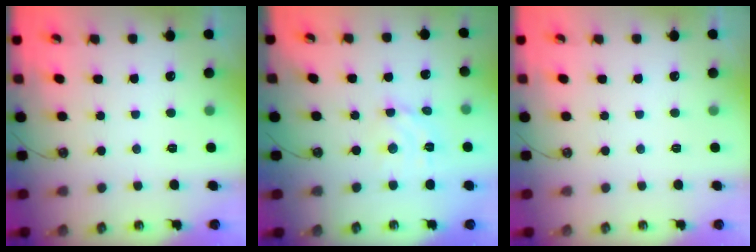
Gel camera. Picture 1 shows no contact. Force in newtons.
{"total": 6.1, "press": 6.1, "slide": 0.4}
{"total": 0.0}